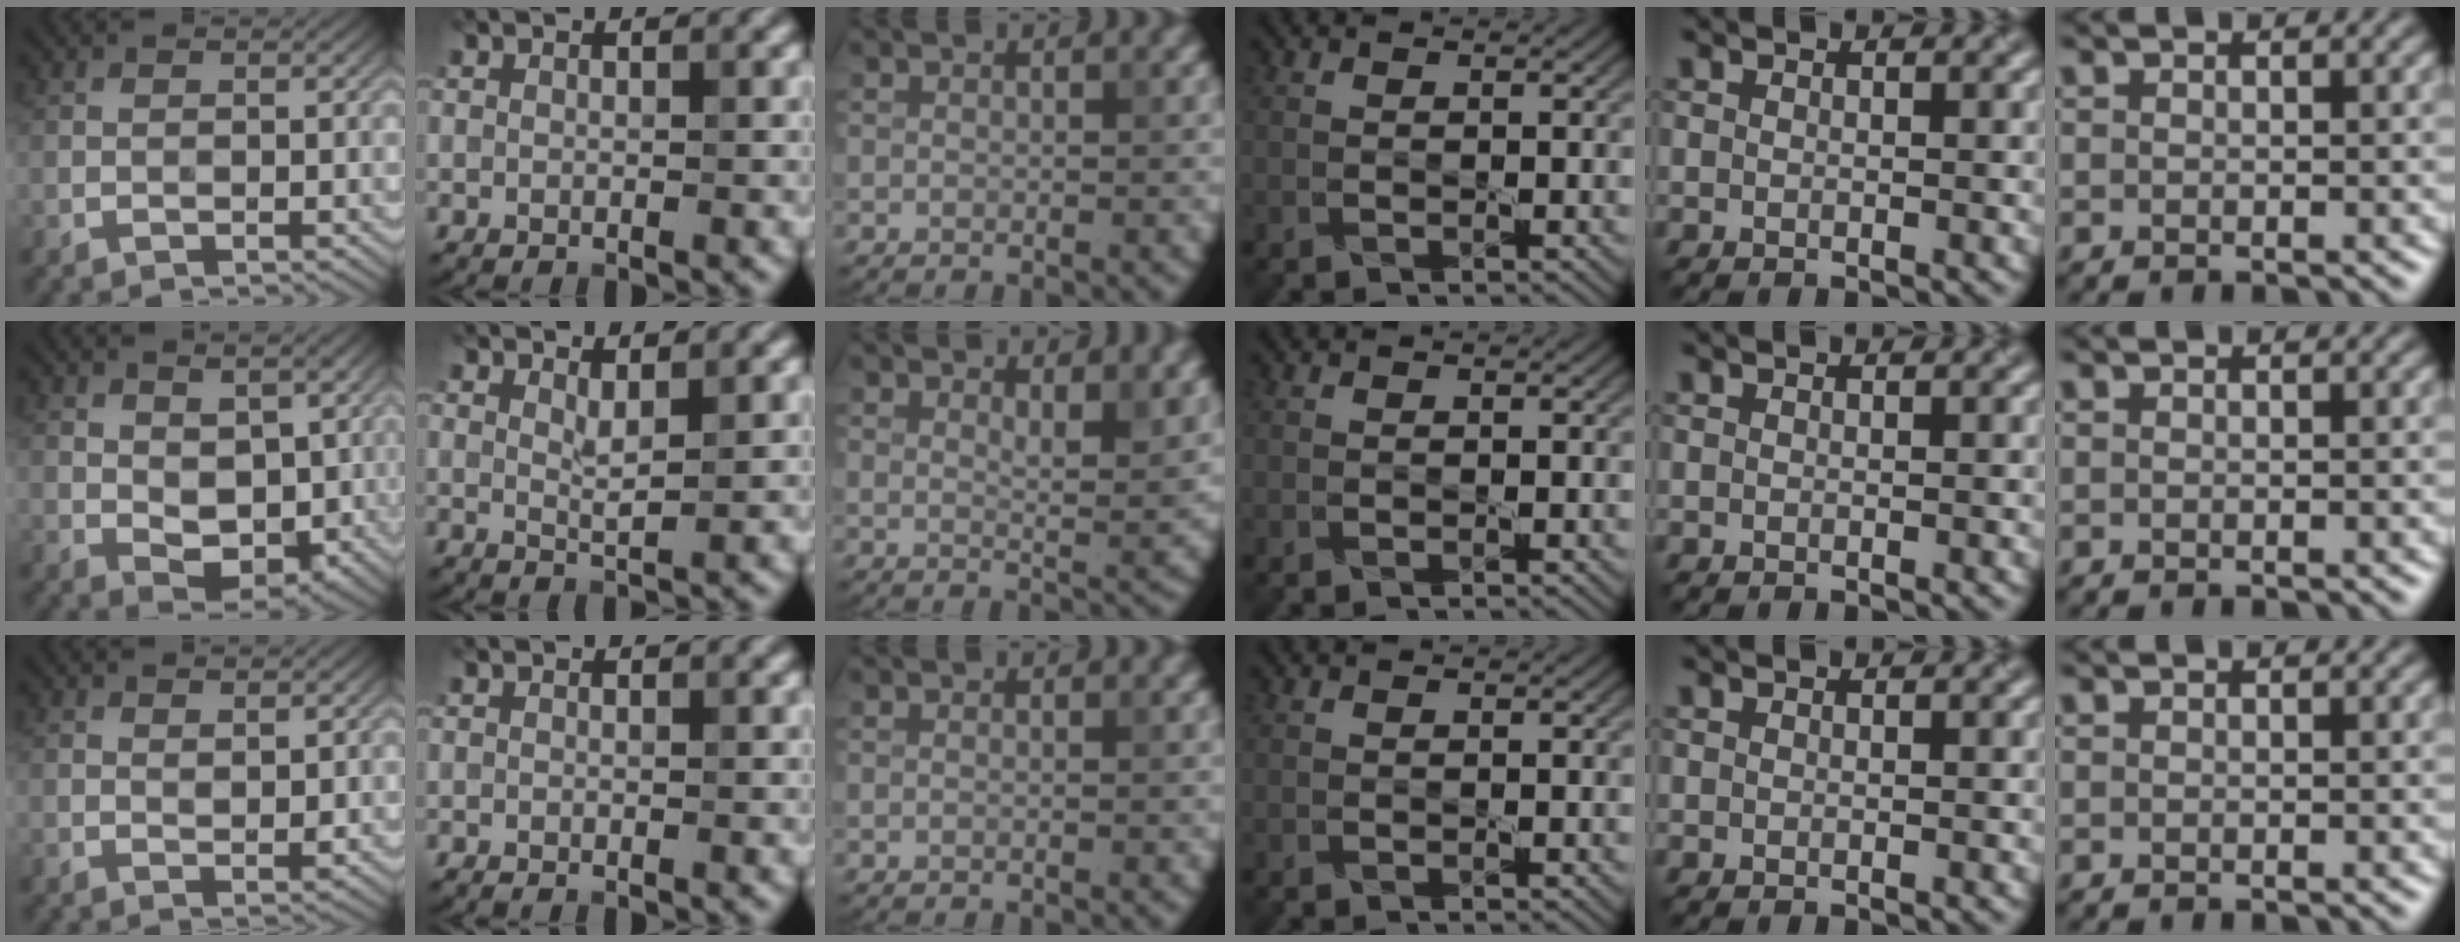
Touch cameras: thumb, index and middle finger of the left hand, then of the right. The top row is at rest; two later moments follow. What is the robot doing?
{"motion": "squeeze", "object": "sponge"}